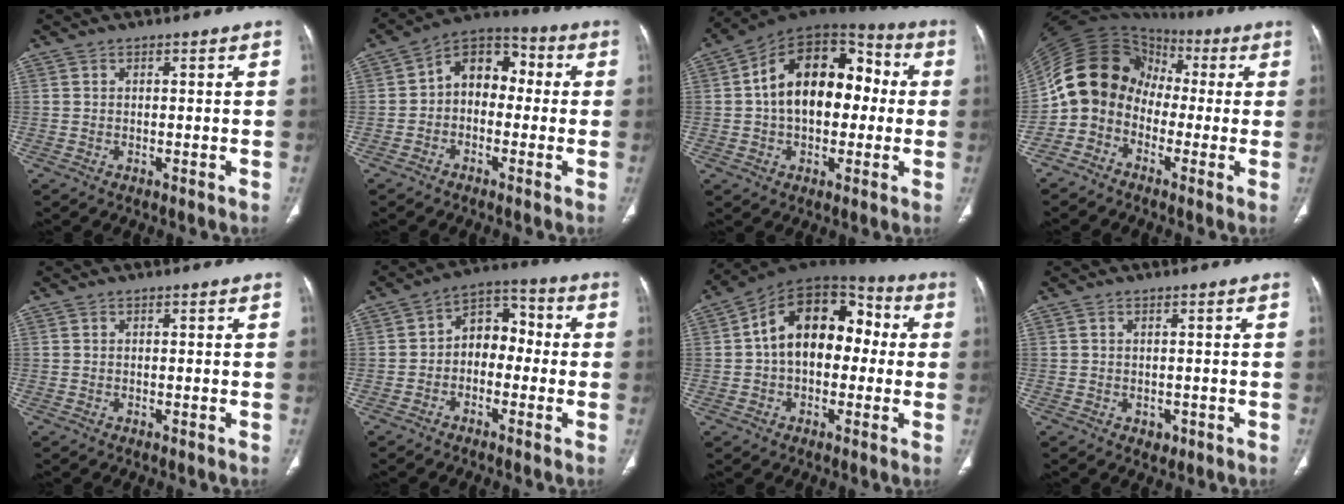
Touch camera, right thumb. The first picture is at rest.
{"total": 9.8, "force": [-0.3, 7.1, 6.7], "torque": [-0.064, 0.041, -0.025]}
{"total": 19.5, "force": [1.2, 12.6, 14.9], "torque": [-0.198, 0.047, 0.010]}
{"total": 12.8, "force": [-2.4, 11.3, 5.6], "torque": [-0.084, 0.064, -0.053]}
{"total": 0.0}
{"total": 8.2, "force": [-1.1, 6.0, 5.4], "torque": [-0.043, 0.043, -0.036]}
{"total": 17.1, "force": [1.0, 11.3, 12.7], "torque": [-0.155, 0.054, 0.002]}
{"total": 1.8, "force": [-0.4, 1.5, 0.9], "torque": [-0.006, 0.001, 0.001]}